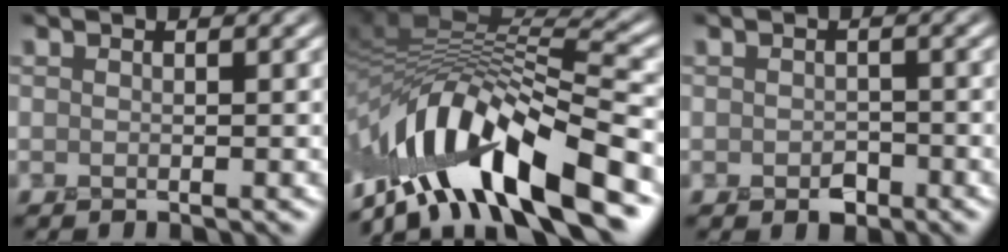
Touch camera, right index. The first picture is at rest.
{"total": 13.7, "force": [-7.3, 4.6, 10.5], "torque": [-0.196, 0.014, -0.121]}
{"total": 1.2, "force": [-0.8, 0.9, 0.4], "torque": [-0.007, -0.003, -0.012]}